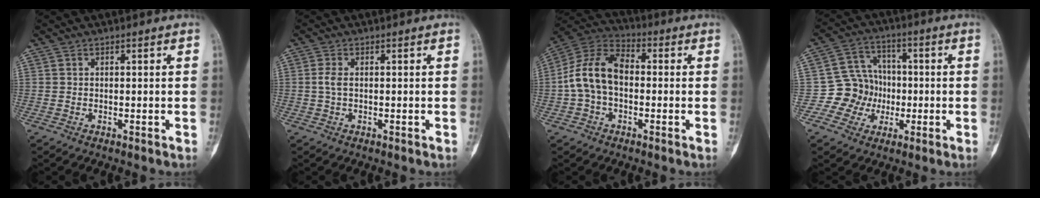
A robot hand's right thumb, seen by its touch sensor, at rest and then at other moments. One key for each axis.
{"total": 2.0, "fx": 0.1, "fy": 1.1, "fz": 1.7, "tx": -0.043, "ty": 0.003, "tz": -0.001}
{"total": 12.3, "fx": -0.7, "fy": 8.2, "fz": 9.1, "tx": -0.168, "ty": 0.038, "tz": -0.024}
{"total": 9.8, "fx": -1.9, "fy": 9.2, "fz": 2.7, "tx": 0.008, "ty": 0.025, "tz": -0.041}